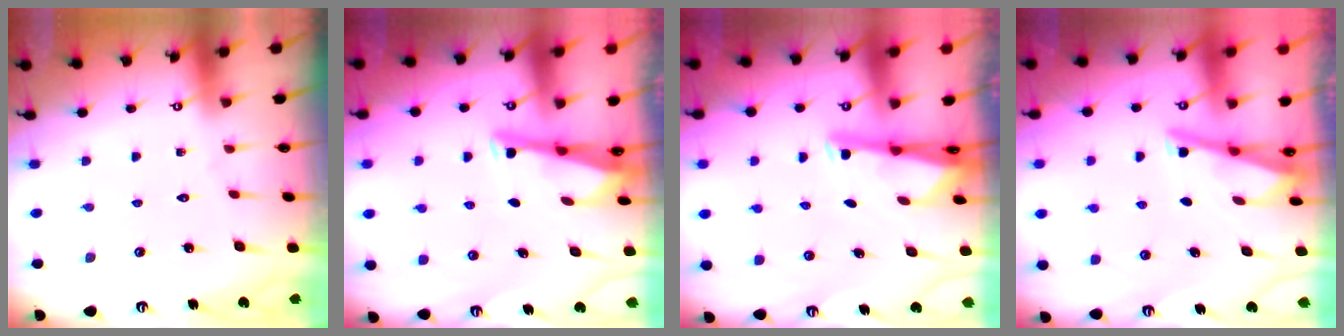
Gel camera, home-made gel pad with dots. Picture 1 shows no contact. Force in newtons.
{"total": 2.8, "press": 2.7, "slide": 0.4}
{"total": 2.6, "press": 2.6, "slide": 0.5}
{"total": 2.9, "press": 2.8, "slide": 0.4}